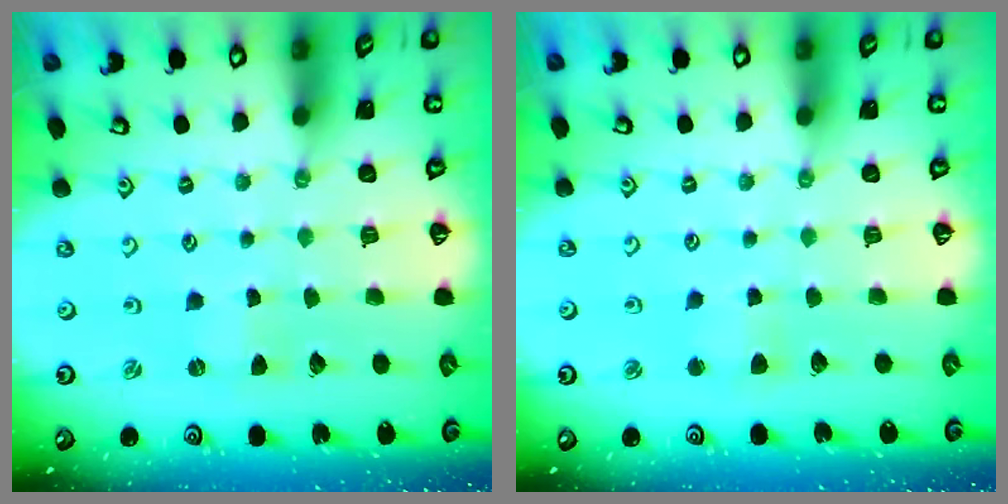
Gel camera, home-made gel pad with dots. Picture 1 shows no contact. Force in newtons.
{"total": 2.4, "press": 2.4, "slide": 0.5}